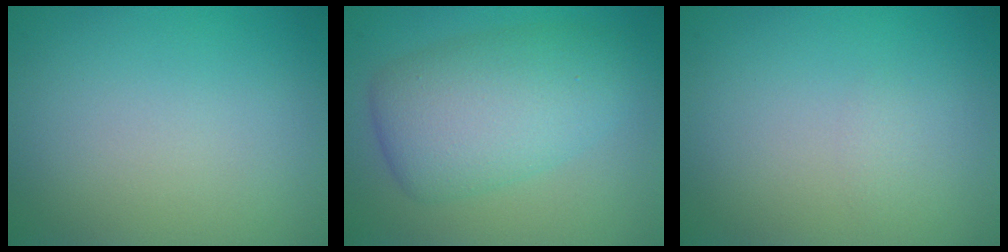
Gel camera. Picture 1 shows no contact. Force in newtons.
{"total": 6.9, "press": 6.9, "slide": 0.2}
{"total": 0.6, "press": 0.6, "slide": 0.0}